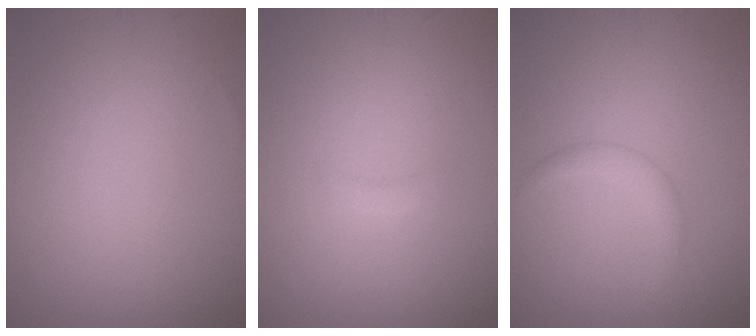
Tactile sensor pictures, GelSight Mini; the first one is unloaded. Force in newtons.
{"total": 0.7, "press": 0.7, "slide": 0.1}
{"total": 1.7, "press": 1.7, "slide": 0.1}